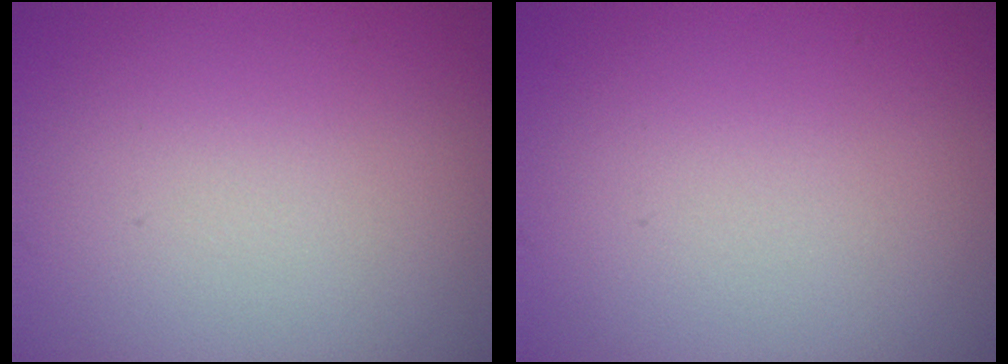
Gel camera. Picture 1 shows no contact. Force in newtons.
{"total": 0.0}